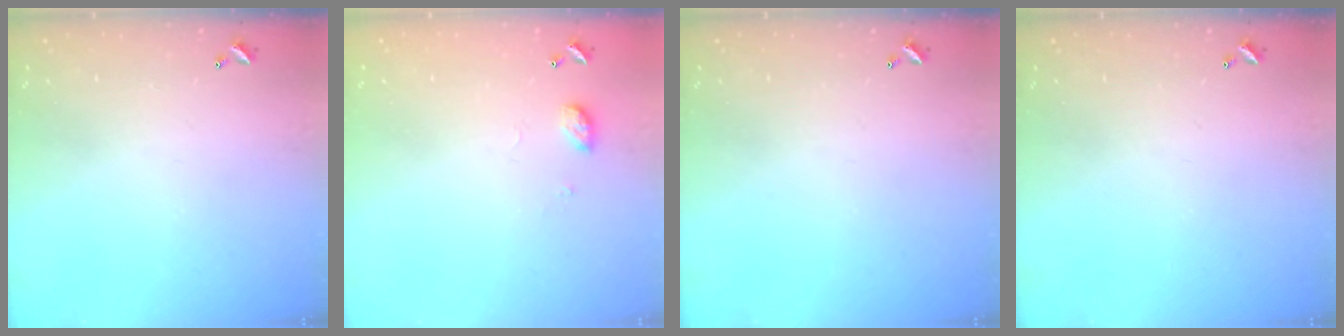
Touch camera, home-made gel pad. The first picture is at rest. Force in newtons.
{"total": 5.3, "press": 5.2, "slide": 0.8}
{"total": 0.0}
{"total": 0.0}